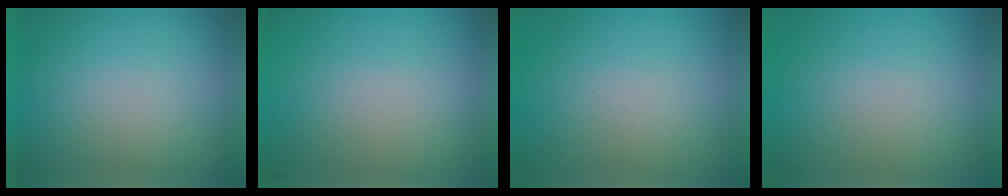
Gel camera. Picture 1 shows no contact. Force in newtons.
{"total": 7.3}
{"total": 5.6}
{"total": 4.7}